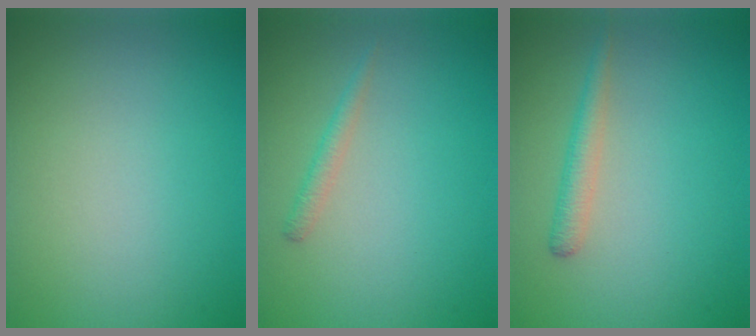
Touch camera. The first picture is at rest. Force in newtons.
{"total": 1.1, "press": 1.1, "slide": 0.0}
{"total": 1.7, "press": 1.7, "slide": 0.1}